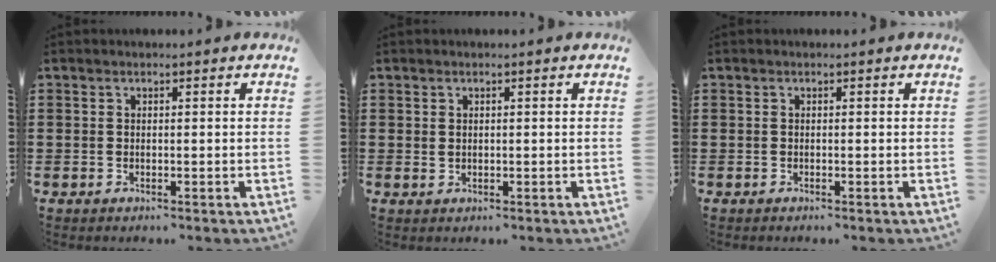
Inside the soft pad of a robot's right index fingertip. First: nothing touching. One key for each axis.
{"total": 0.7, "fx": 0.3, "fy": 0.6, "fz": 0.2, "tx": -0.004, "ty": 0.007, "tz": 0.005}
{"total": 0.0}